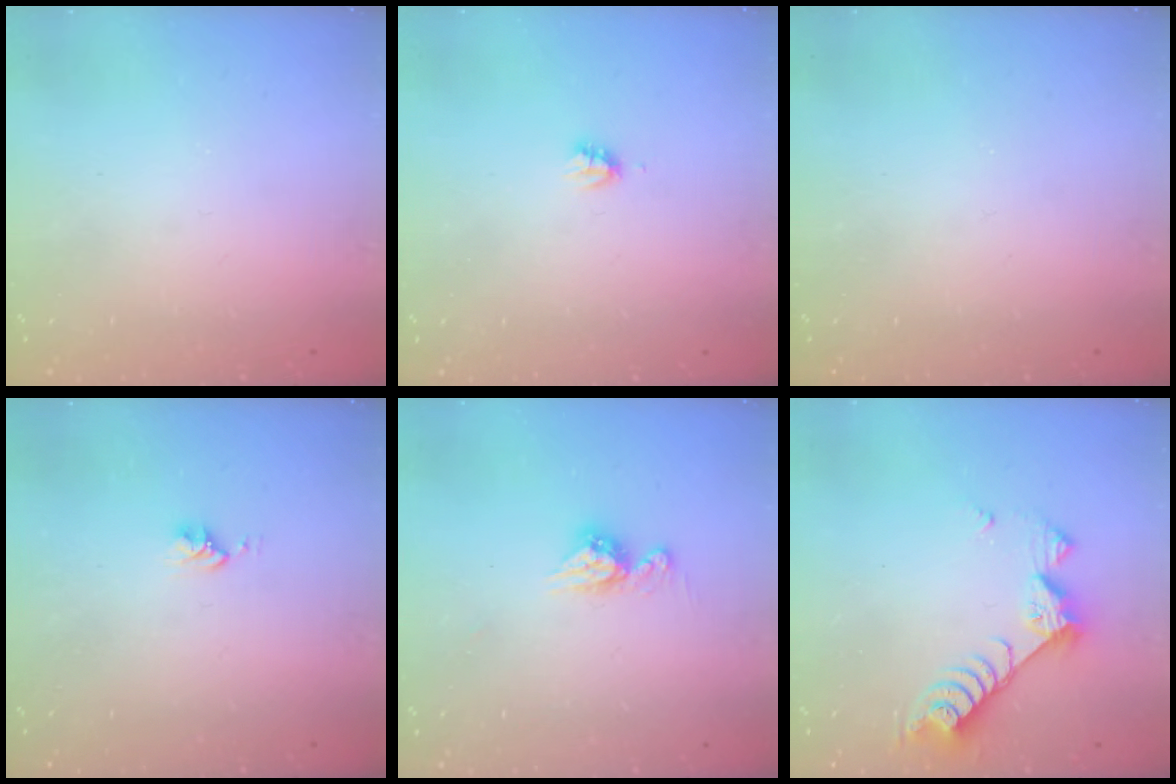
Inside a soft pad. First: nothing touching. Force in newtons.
{"total": 2.2, "press": 2.2, "slide": 0.3}
{"total": 0.0}
{"total": 2.8, "press": 2.8, "slide": 0.4}
{"total": 8.5, "press": 8.4, "slide": 0.8}
{"total": 8.6, "press": 8.6, "slide": 0.2}